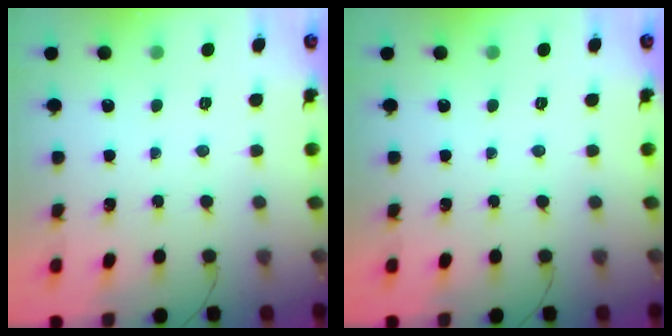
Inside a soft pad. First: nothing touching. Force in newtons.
{"total": 0.0}